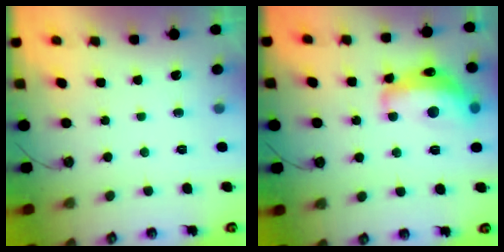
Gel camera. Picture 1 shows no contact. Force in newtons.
{"total": 10.8, "press": 10.8, "slide": 0.7}